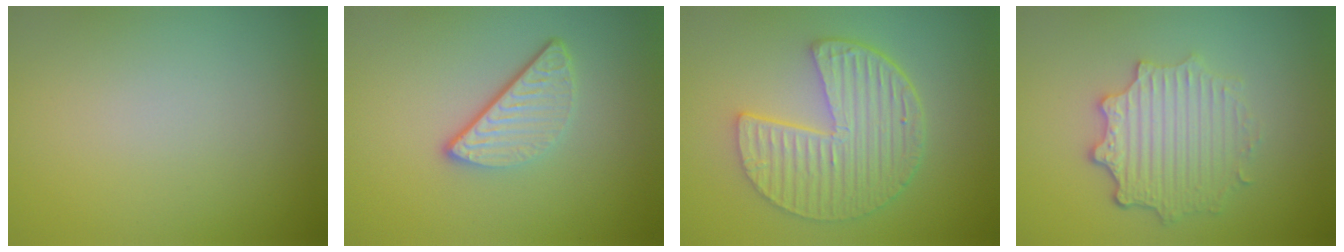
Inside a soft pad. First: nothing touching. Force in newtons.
{"total": 3.2, "press": 2.5, "slide": 2.1}
{"total": 6.2, "press": 4.7, "slide": 4.0}
{"total": 4.5, "press": 3.6, "slide": 2.7}